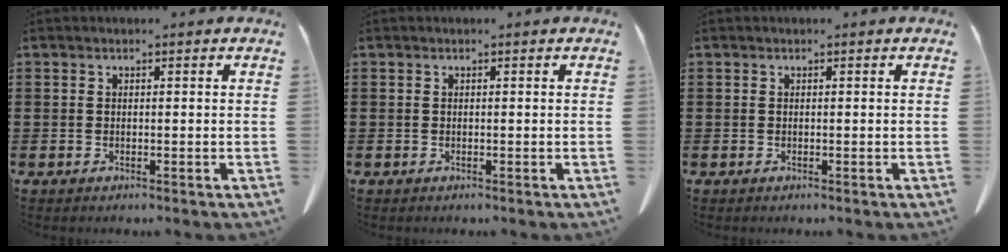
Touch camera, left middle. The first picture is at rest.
{"total": 0.0}
{"total": 0.0}